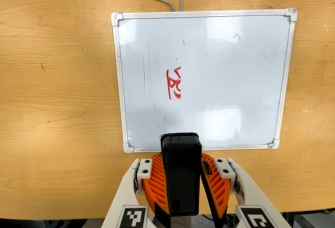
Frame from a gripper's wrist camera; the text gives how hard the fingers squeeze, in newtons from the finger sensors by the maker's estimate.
{"total": 9.4, "left": 9.6, "right": 9.3}